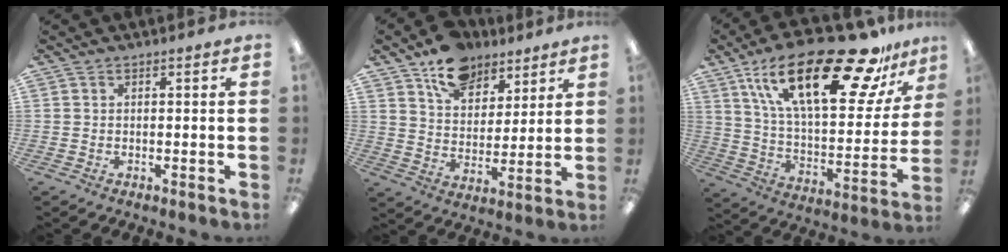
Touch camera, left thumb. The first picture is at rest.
{"total": 12.5, "force": [8.8, 7.6, 4.6], "torque": [-0.069, -0.047, 0.162]}
{"total": 29.6, "force": [18.3, 10.2, 20.9], "torque": [-0.337, -0.099, 0.302]}